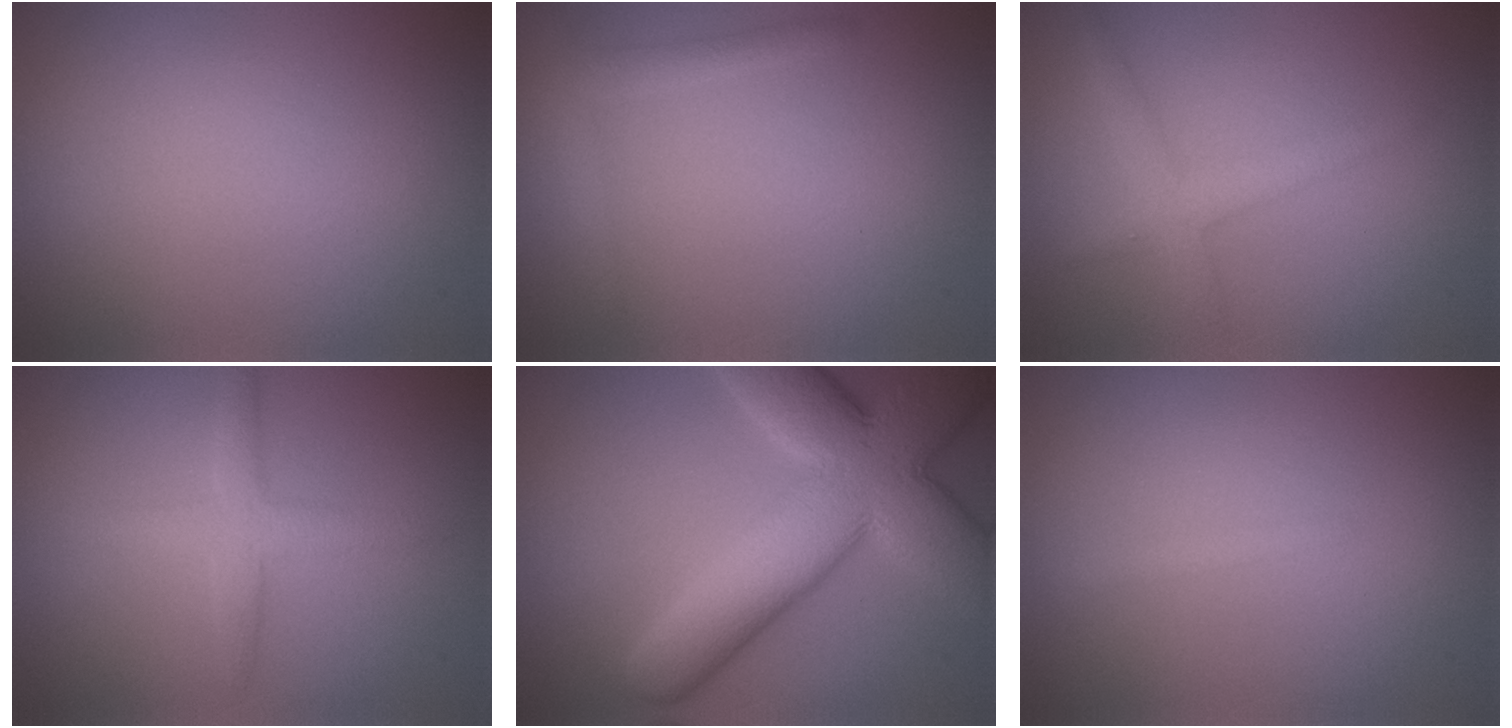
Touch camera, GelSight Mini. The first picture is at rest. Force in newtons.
{"total": 1.8, "press": 1.8, "slide": 0.2}
{"total": 2.4, "press": 2.4, "slide": 0.3}
{"total": 2.7, "press": 2.7, "slide": 0.0}
{"total": 12.1, "press": 12.0, "slide": 0.8}
{"total": 0.7, "press": 0.7, "slide": 0.1}